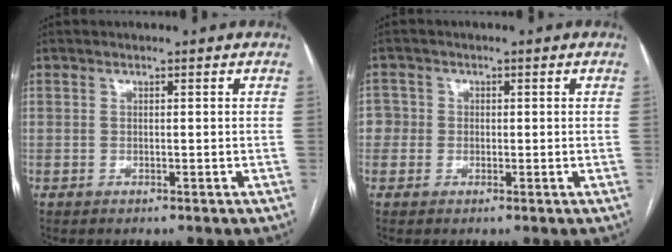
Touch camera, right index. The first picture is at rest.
{"total": 2.6, "force": [-0.2, 2.6, 0.0], "torque": [0.015, 0.014, -0.008]}